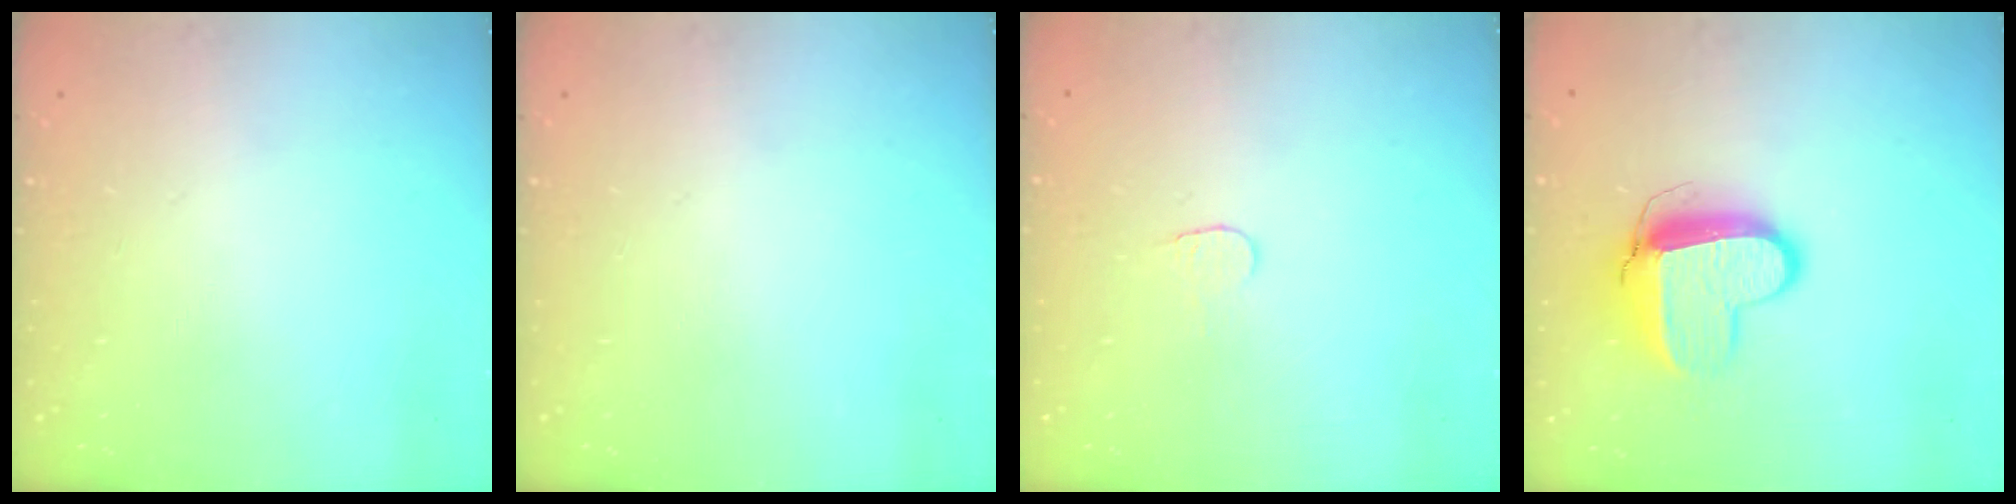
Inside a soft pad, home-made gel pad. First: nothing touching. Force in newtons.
{"total": 0.0}
{"total": 3.6, "press": 3.6, "slide": 0.3}
{"total": 11.1, "press": 11.0, "slide": 1.0}